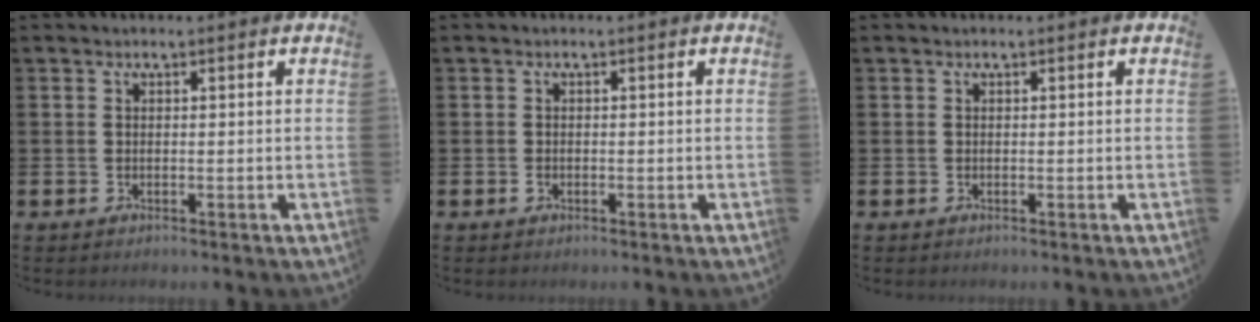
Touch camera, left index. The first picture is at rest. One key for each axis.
{"total": 0.6, "fx": -0.3, "fy": 0.5, "fz": 0.2, "tx": -0.010, "ty": 0.005, "tz": -0.007}
{"total": 0.0}